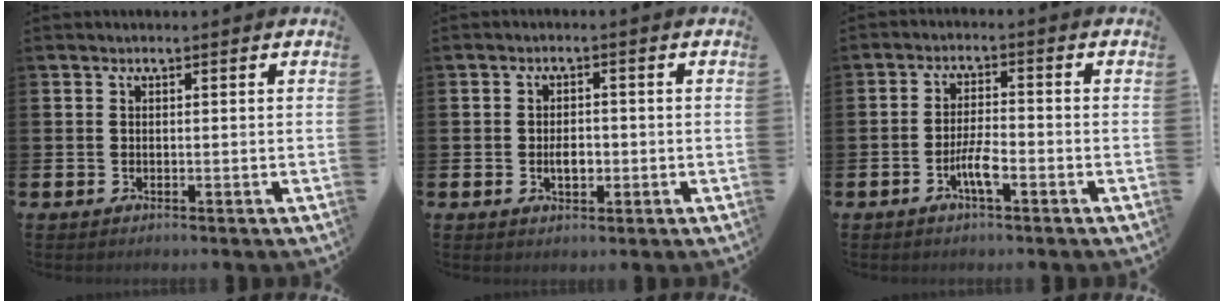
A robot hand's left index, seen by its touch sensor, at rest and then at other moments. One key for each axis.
{"total": 2.5, "fx": -0.6, "fy": 1.5, "fz": 1.9, "tx": -0.021, "ty": -0.005, "tz": -0.015}
{"total": 3.9, "fx": -1.8, "fy": 0.8, "fz": 3.4, "tx": -0.073, "ty": 0.005, "tz": -0.034}